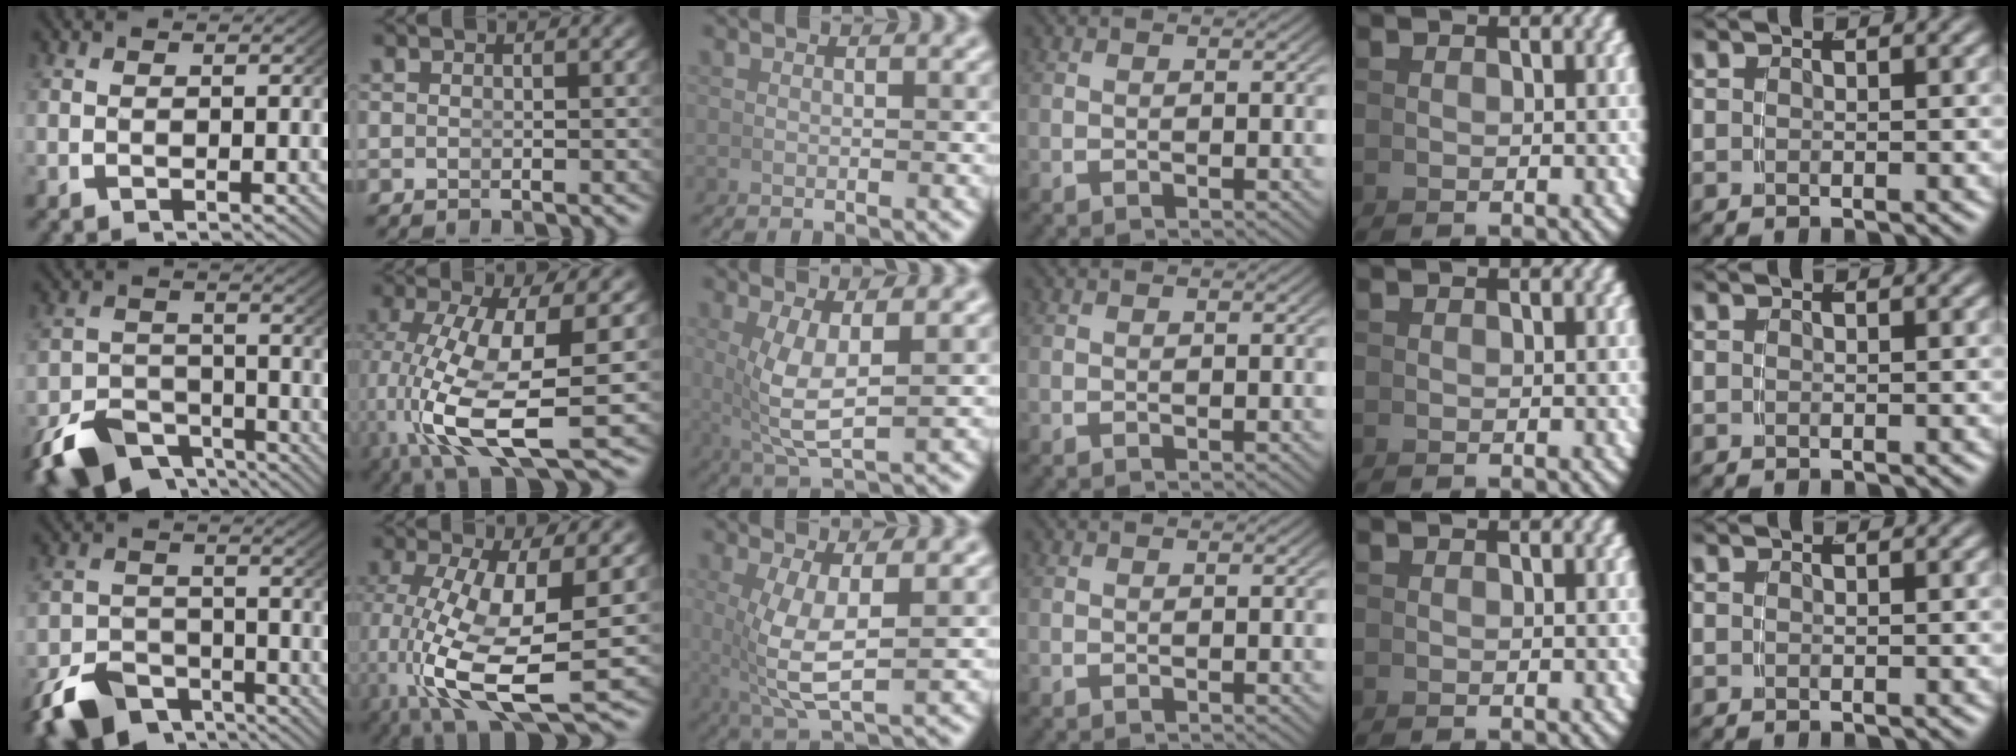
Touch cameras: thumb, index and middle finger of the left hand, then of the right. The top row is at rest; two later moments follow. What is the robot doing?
{"motion": "grasp_and_lifting", "object": "calculator"}